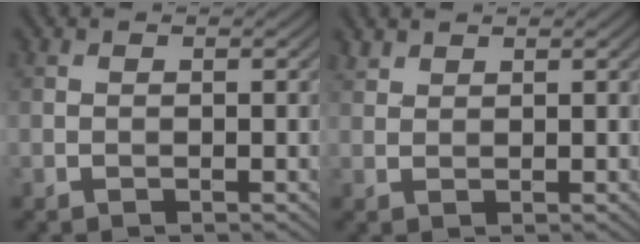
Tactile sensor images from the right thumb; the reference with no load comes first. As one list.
[{"total": 1.5, "force": [1.4, 0.5, 0.3], "torque": [-0.010, 0.004, 0.033]}]